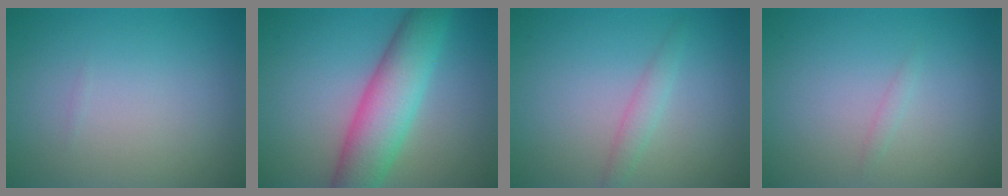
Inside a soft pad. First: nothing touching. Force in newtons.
{"total": 7.3, "press": 7.3, "slide": 0.2}
{"total": 1.5, "press": 1.5, "slide": 0.0}
{"total": 0.6, "press": 0.6, "slide": 0.0}